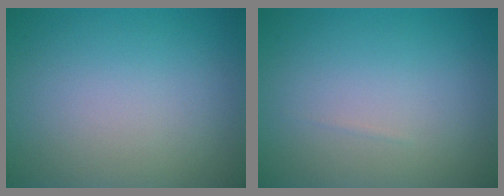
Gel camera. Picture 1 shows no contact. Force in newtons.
{"total": 0.0}